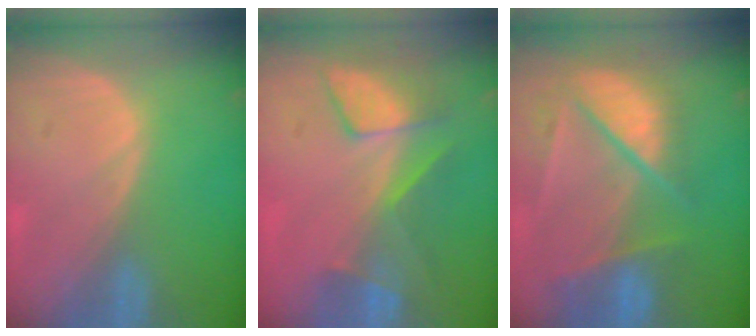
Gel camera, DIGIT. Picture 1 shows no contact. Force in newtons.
{"total": 8.3, "press": 7.2, "slide": 4.1}
{"total": 9.4, "press": 8.2, "slide": 4.5}